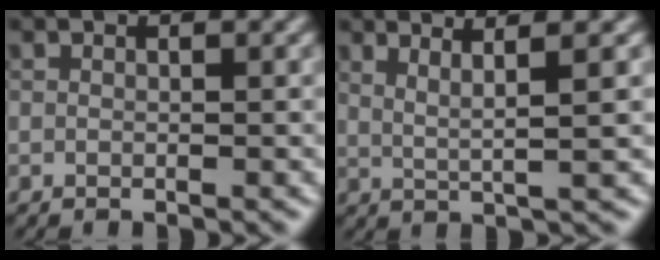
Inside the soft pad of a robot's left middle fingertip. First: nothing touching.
{"total": 2.9, "force": [1.6, 0.3, 2.4], "torque": [-0.042, 0.004, 0.035]}